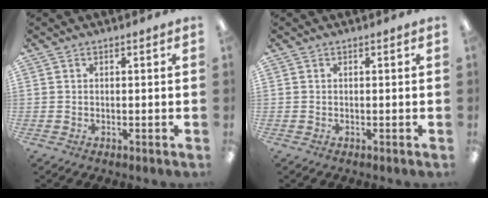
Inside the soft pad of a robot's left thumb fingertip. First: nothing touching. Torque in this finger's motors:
{"motor_torque": [-0.09, 0.09, -0.16, 0.36, 0.00]}